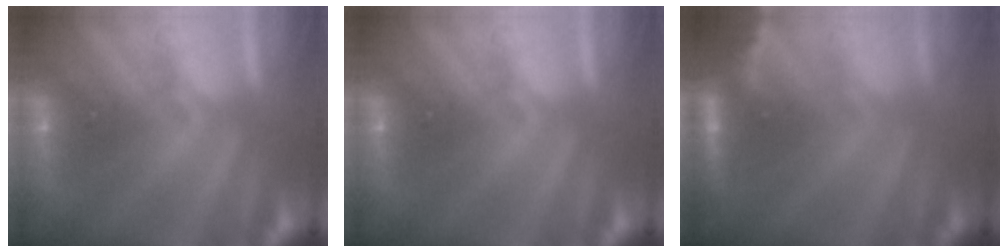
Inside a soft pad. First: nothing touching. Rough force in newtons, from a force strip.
{"total": 0.0}
{"total": 2.3}